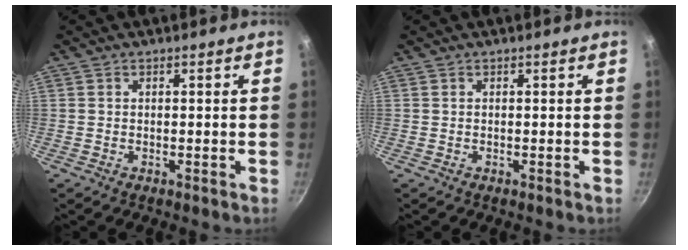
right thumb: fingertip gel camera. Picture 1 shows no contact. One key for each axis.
{"total": 0.0}